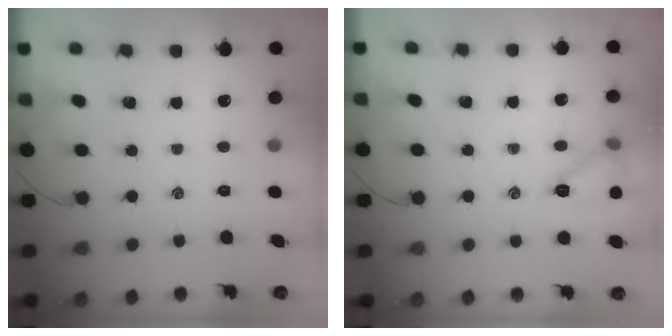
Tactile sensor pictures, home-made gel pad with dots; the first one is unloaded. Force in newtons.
{"total": 10.4, "press": 10.4, "slide": 0.6}